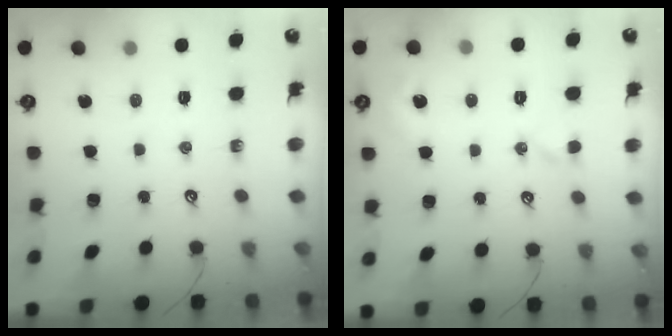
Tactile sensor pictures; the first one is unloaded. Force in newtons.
{"total": 2.1, "press": 2.0, "slide": 0.6}